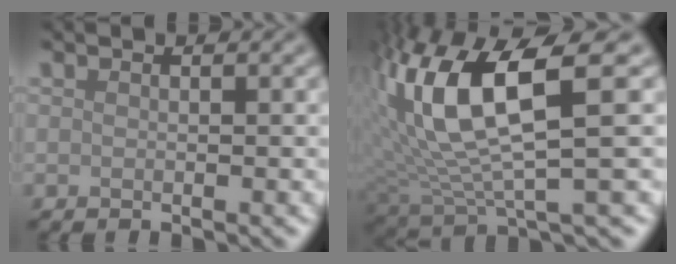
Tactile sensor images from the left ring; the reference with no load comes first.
{"total": 10.8, "force": [2.5, 3.4, 9.9], "torque": [-0.201, 0.006, 0.051]}